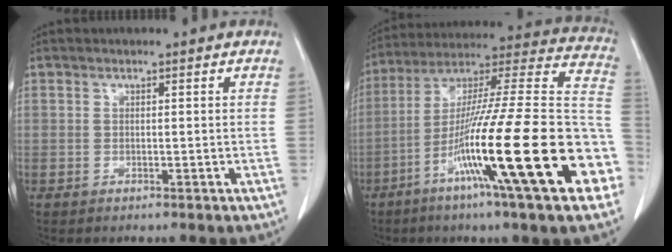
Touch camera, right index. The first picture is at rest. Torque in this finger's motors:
{"motor_torque": [1.32, -0.58, 0.88, 0.21]}